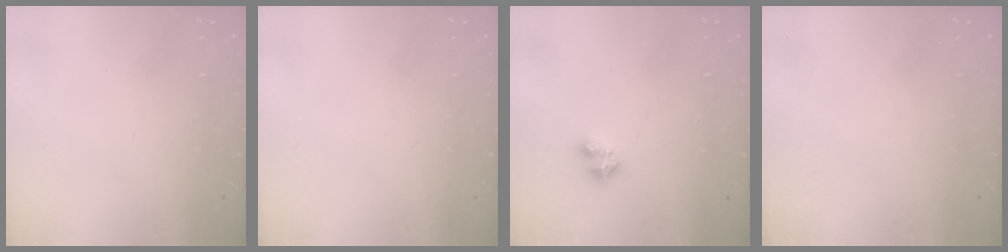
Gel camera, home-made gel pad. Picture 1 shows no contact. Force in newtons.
{"total": 0.0}
{"total": 2.7, "press": 2.7, "slide": 0.3}
{"total": 0.0}